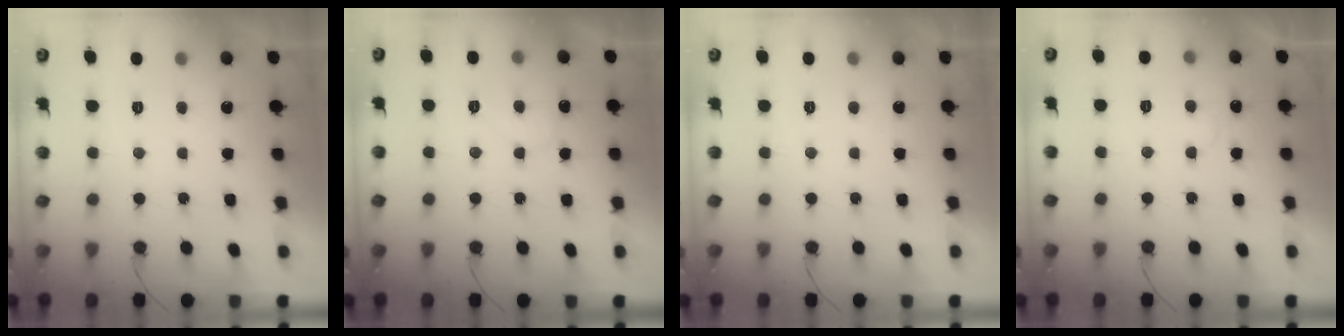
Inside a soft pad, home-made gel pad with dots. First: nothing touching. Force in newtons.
{"total": 6.1, "press": 6.1, "slide": 0.6}
{"total": 1.9, "press": 1.9, "slide": 0.1}
{"total": 4.3, "press": 4.3, "slide": 0.2}